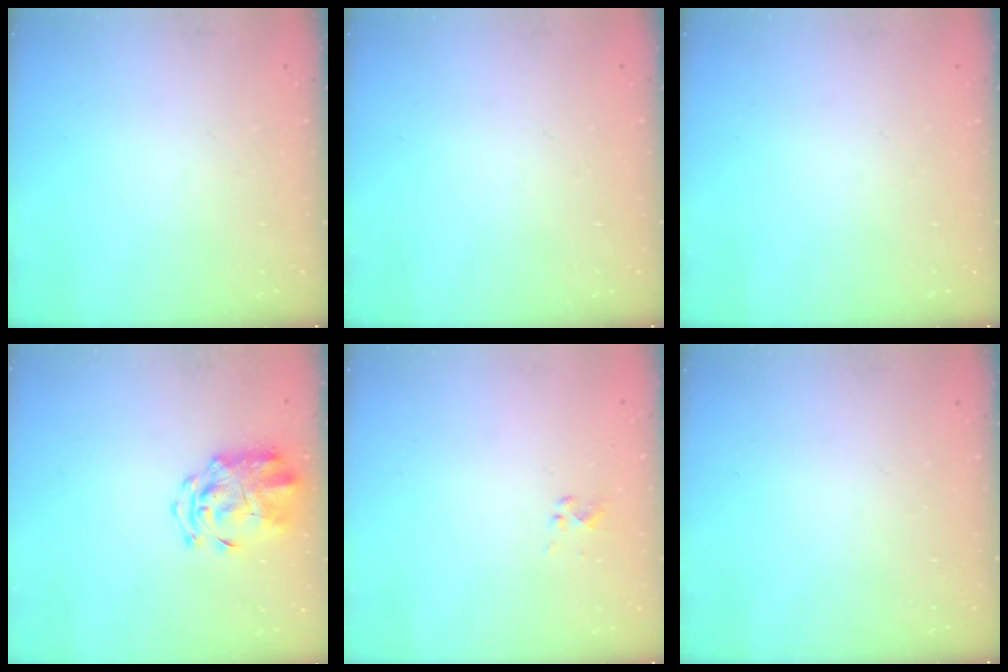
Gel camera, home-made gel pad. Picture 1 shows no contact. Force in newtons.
{"total": 0.0}
{"total": 0.0}
{"total": 3.6, "press": 3.4, "slide": 1.0}
{"total": 0.9, "press": 0.8, "slide": 0.3}
{"total": 0.0}